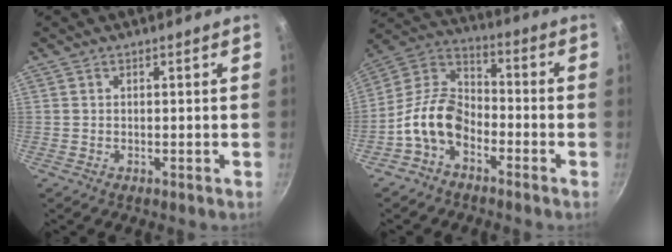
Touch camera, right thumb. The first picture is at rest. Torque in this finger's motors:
{"motor_torque": [0.63, 1.05, 1.36, -1.41, 0.32]}